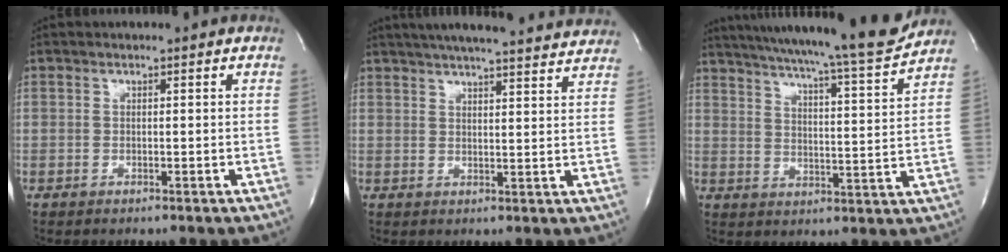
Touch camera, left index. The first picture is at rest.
{"total": 21.4, "force": [19.4, 2.3, 8.7], "torque": [-0.138, 0.010, 0.245]}
{"total": 19.6, "force": [17.8, -0.8, 8.2], "torque": [-0.132, -0.045, 0.245]}